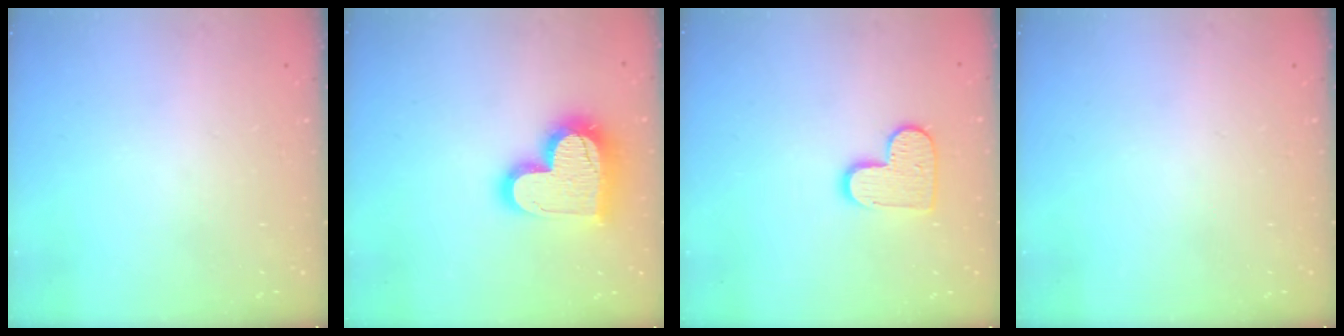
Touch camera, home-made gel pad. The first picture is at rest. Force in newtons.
{"total": 19.4, "press": 19.3, "slide": 1.5}
{"total": 10.1, "press": 10.1, "slide": 0.3}
{"total": 0.0}